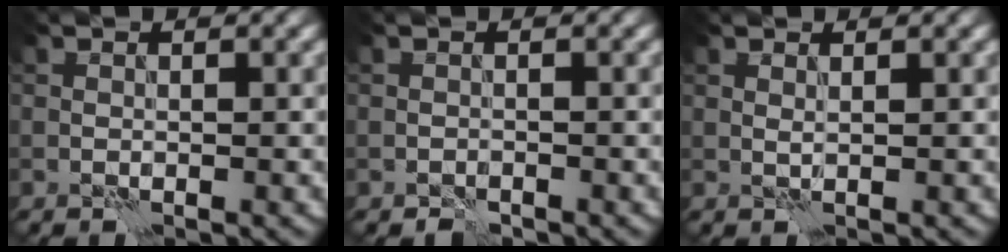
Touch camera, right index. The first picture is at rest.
{"total": 0.9, "force": [-0.8, 0.4, 0.2], "torque": [-0.001, 0.000, -0.016]}
{"total": 0.6, "force": [0.5, 0.0, 0.3], "torque": [-0.006, 0.003, 0.009]}